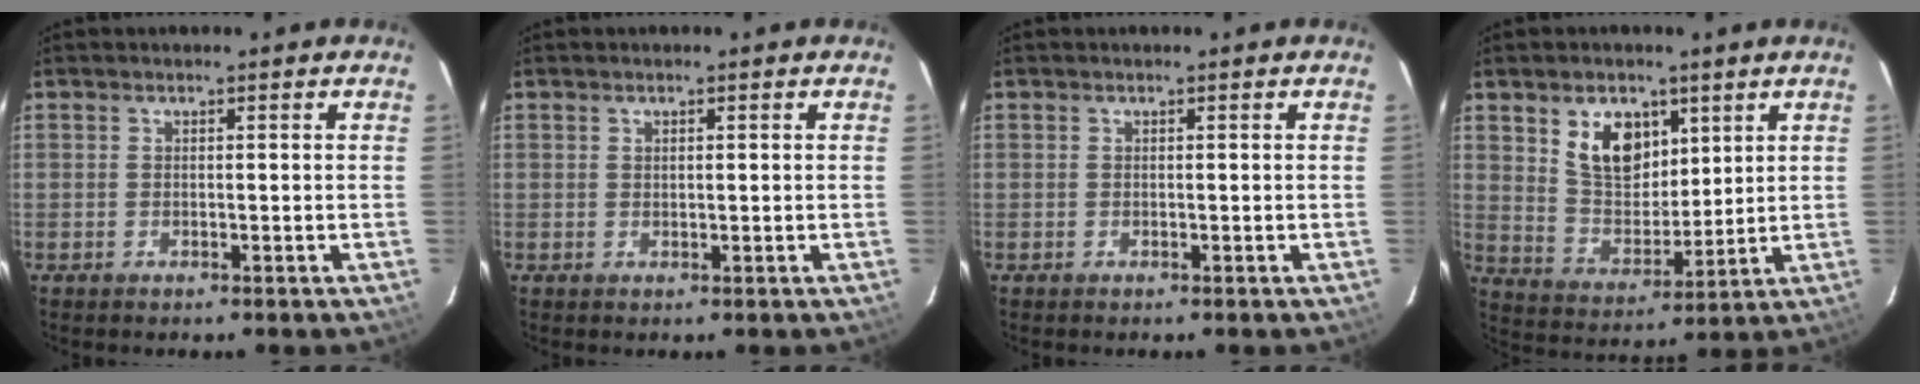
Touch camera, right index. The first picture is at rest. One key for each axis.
{"total": 0.7, "fx": 0.3, "fy": 0.3, "fz": 0.5, "tx": -0.008, "ty": 0.003, "tz": 0.007}
{"total": 0.0}
{"total": 10.5, "fx": 5.1, "fy": 6.7, "fz": 6.2, "tx": -0.111, "ty": 0.009, "tz": 0.105}